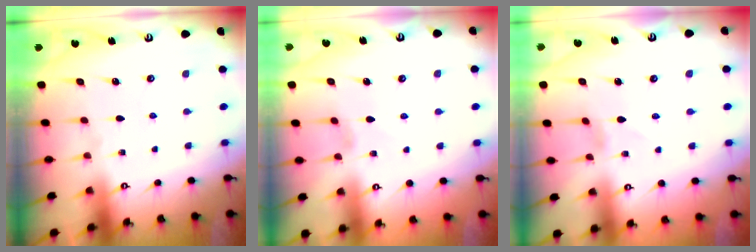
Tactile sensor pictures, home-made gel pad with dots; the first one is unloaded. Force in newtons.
{"total": 0.7, "press": 0.6, "slide": 0.3}
{"total": 0.0}